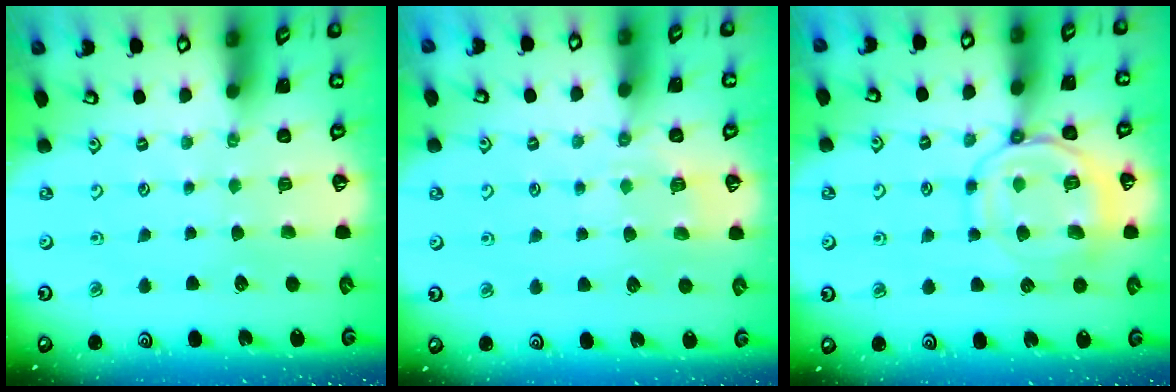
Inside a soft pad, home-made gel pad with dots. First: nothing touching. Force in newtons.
{"total": 4.5, "press": 4.4, "slide": 1.1}
{"total": 11.1, "press": 11.1, "slide": 1.1}